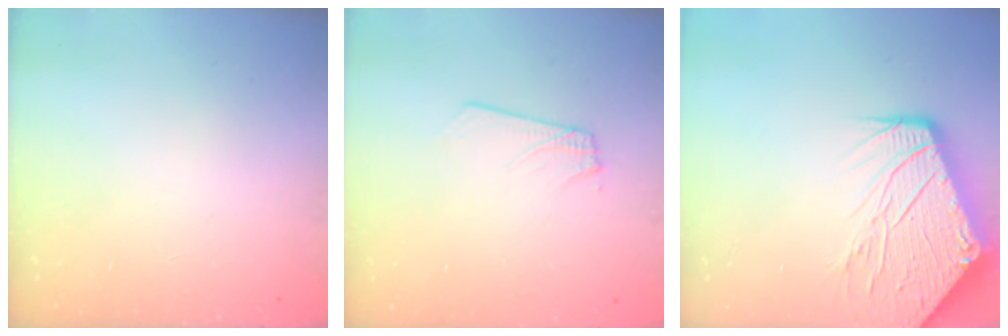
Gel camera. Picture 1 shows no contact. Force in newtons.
{"total": 2.9, "press": 2.9, "slide": 0.4}
{"total": 20.5, "press": 20.4, "slide": 1.9}